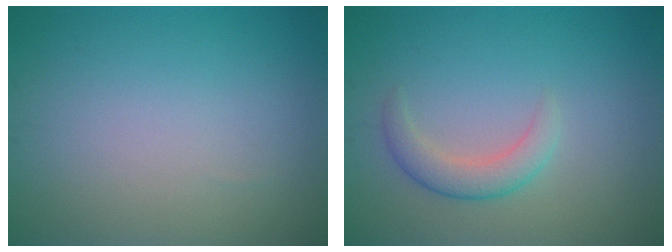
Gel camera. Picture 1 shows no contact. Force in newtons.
{"total": 2.4, "press": 2.4, "slide": 0.2}